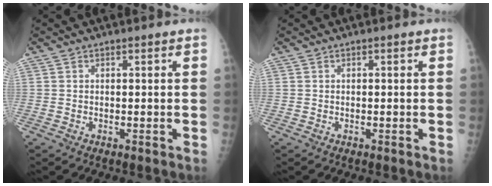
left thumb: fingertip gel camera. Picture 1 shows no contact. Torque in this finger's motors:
{"motor_torque": [0.07, 0.01, 0.03, 0.02, 0.01]}